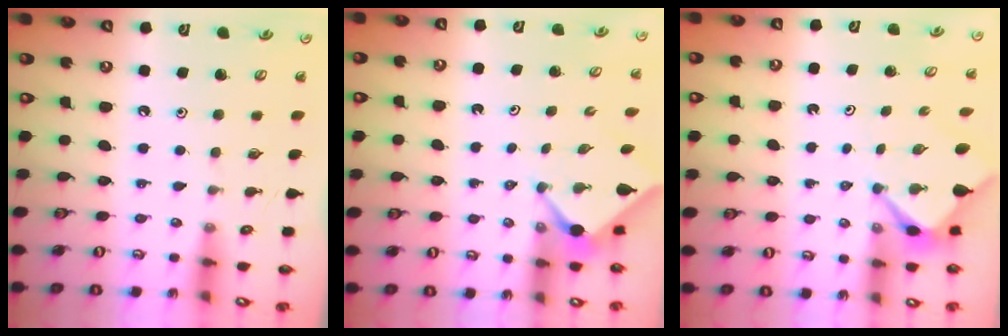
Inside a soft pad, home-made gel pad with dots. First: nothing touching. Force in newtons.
{"total": 2.6, "press": 2.6, "slide": 0.3}
{"total": 2.9, "press": 2.9, "slide": 0.2}